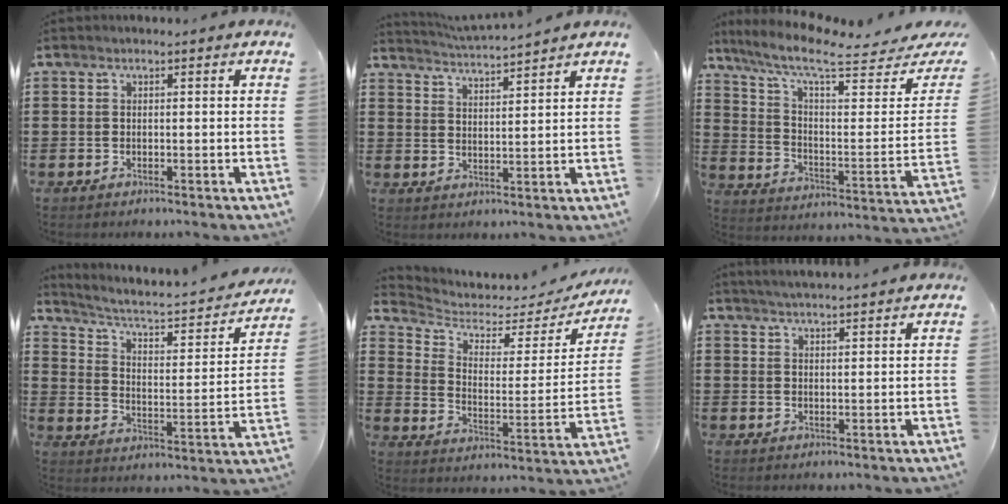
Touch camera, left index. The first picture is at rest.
{"total": 3.7, "force": [3.6, -0.6, 0.3], "torque": [-0.021, -0.023, 0.062]}
{"total": 9.6, "force": [7.3, 1.6, 5.9], "torque": [-0.133, -0.050, 0.123]}
{"total": 3.7, "force": [2.8, 1.0, 2.3], "torque": [-0.064, -0.031, 0.034]}
{"total": 4.3, "force": [3.7, 1.7, 1.2], "torque": [-0.049, -0.030, 0.060]}
{"total": 3.0, "force": [2.9, -0.6, 0.3], "torque": [-0.014, -0.010, 0.053]}